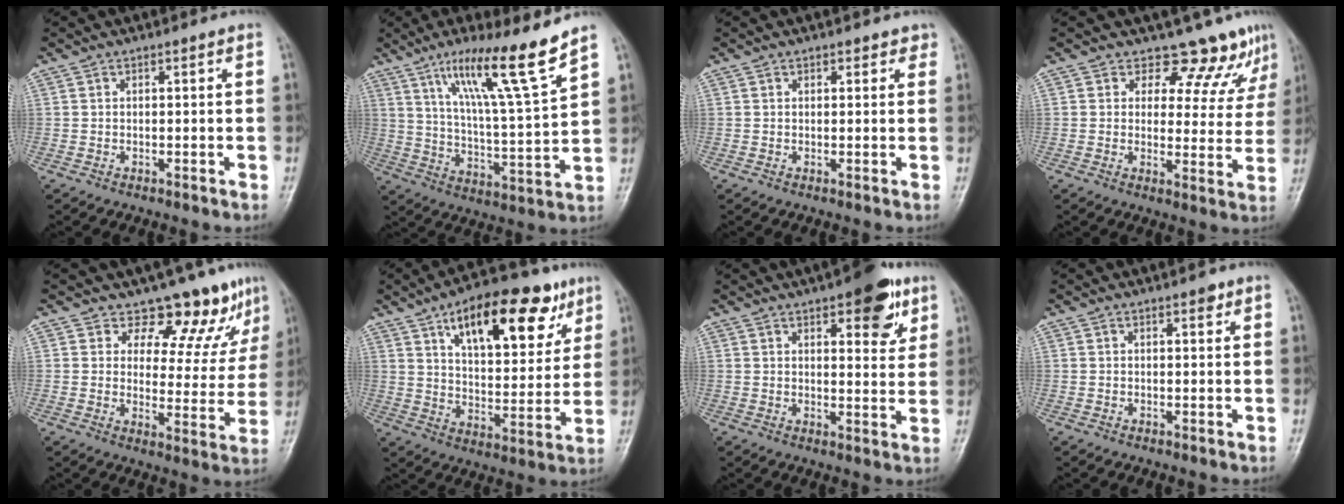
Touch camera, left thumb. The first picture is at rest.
{"total": 15.6, "force": [10.2, 0.4, 11.8], "torque": [-0.193, -0.056, 0.176]}
{"total": 1.7, "force": [1.2, 1.1, 0.4], "torque": [0.016, -0.005, 0.009]}
{"total": 9.6, "force": [8.4, 4.3, 1.6], "torque": [0.021, -0.056, 0.091]}
{"total": 11.1, "force": [9.4, 4.7, 3.6], "torque": [-0.007, -0.073, 0.114]}
{"total": 21.2, "force": [11.2, 9.4, 15.3], "torque": [-0.185, -0.032, 0.176]}
{"total": 10.4, "force": [5.7, 4.2, 7.6], "torque": [-0.068, -0.023, 0.071]}
{"total": 1.3, "force": [0.9, 0.6, 0.8], "torque": [-0.003, -0.003, 0.010]}